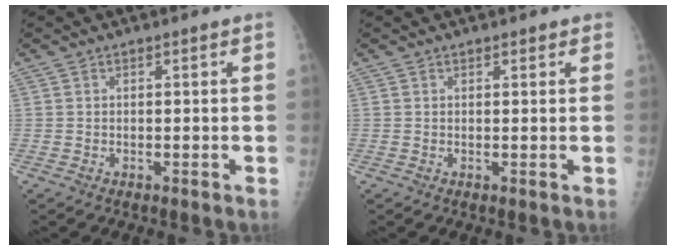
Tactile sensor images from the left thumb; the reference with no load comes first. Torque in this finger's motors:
{"motor_torque": [-0.24, -0.07, -0.19, -0.30, 0.03]}